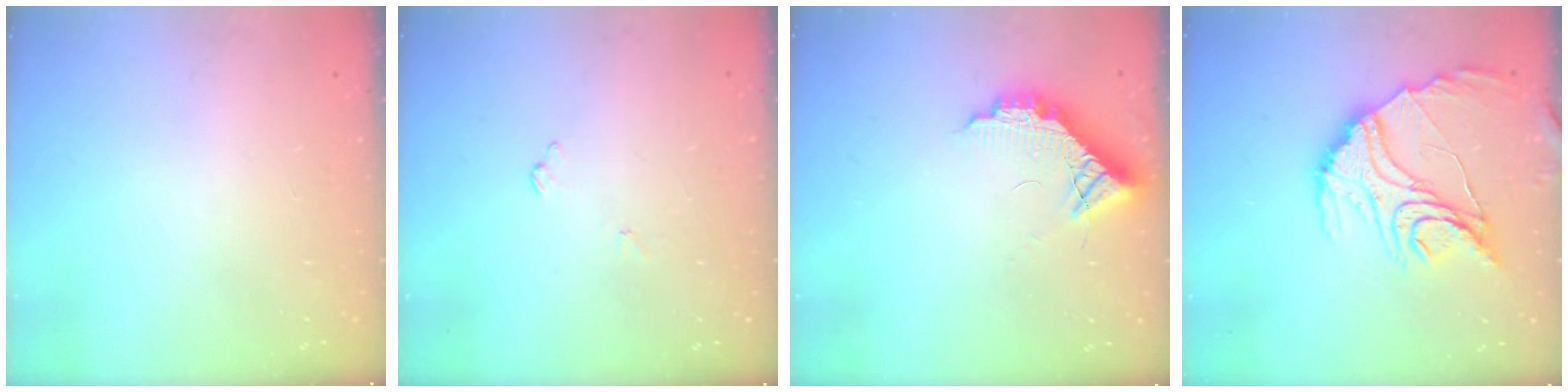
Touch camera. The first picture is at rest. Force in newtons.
{"total": 5.5, "press": 5.5, "slide": 0.5}
{"total": 10.2, "press": 10.2, "slide": 0.8}
{"total": 19.3, "press": 19.2, "slide": 2.0}